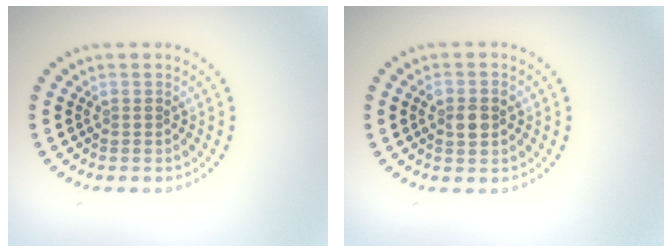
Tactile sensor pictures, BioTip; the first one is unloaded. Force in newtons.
{"total": 2.3, "press": 2.2, "slide": 0.3}